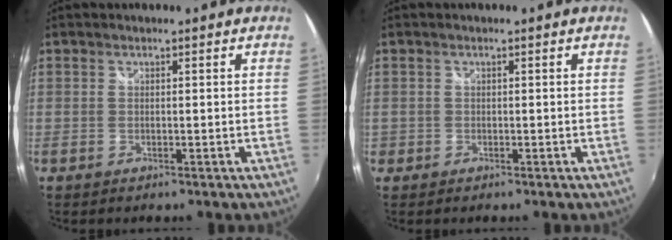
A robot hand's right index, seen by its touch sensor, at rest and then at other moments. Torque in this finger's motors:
{"motor_torque": [-1.32, 0.22, -1.05, -0.21]}